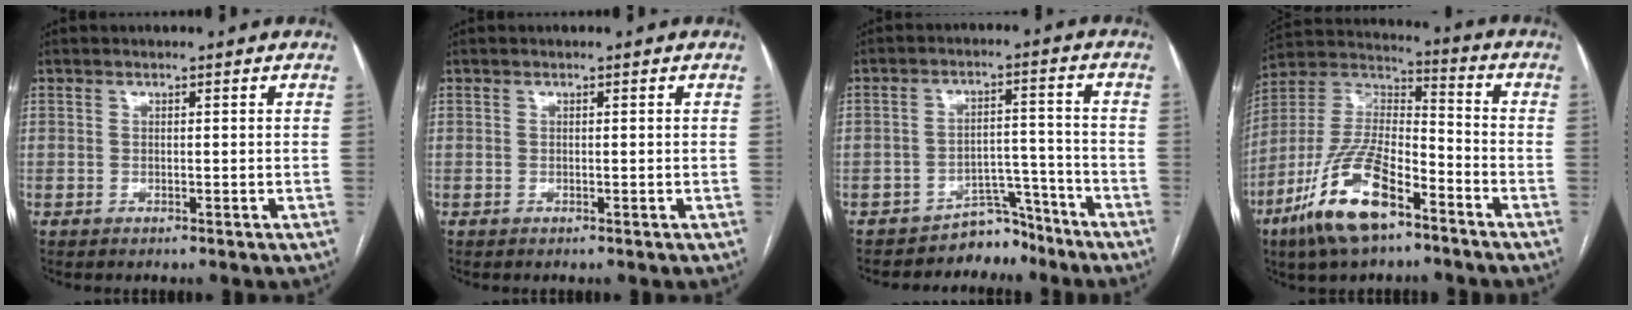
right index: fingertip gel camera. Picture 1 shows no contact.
{"total": 0.0}
{"total": 5.4, "force": [-4.9, 2.3, 0.0], "torque": [0.010, 0.042, -0.072]}
{"total": 16.6, "force": [-9.5, 5.5, 12.5], "torque": [-0.259, -0.004, -0.177]}